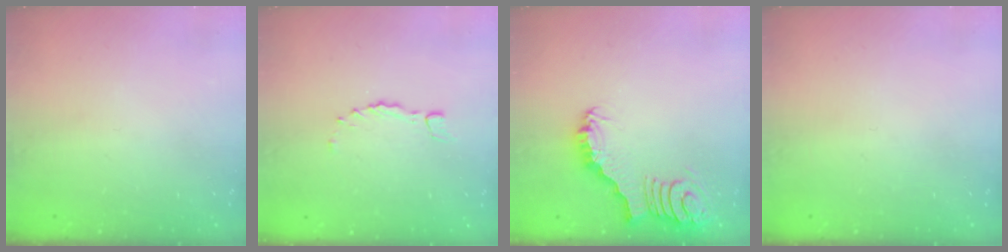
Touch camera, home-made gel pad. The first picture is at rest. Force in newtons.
{"total": 0.0}
{"total": 3.3, "press": 3.3, "slide": 0.1}
{"total": 0.0}